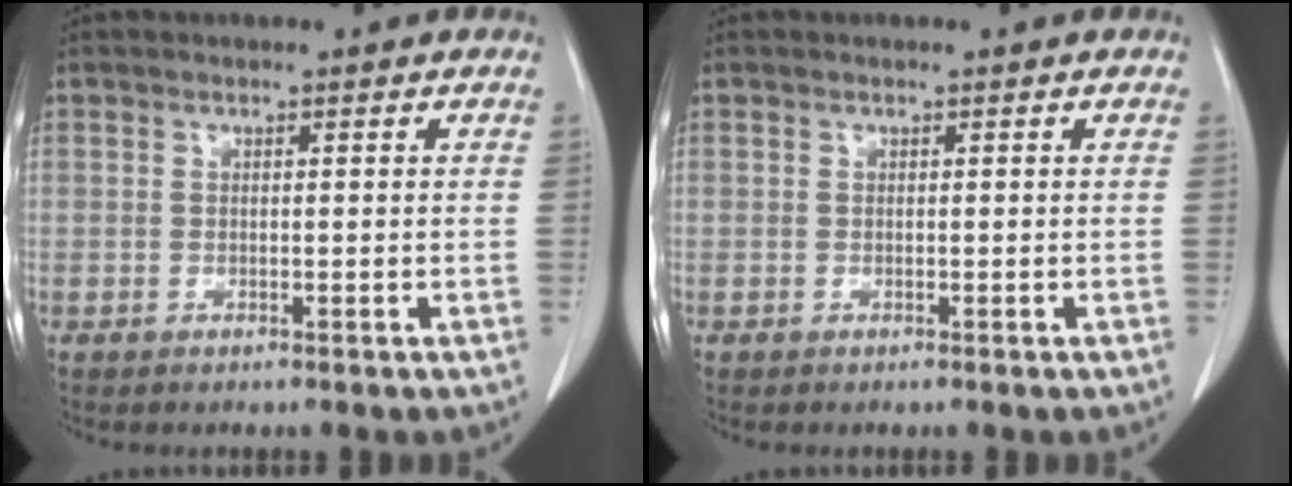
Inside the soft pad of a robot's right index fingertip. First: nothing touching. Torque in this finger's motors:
{"motor_torque": [0.00, 0.00, 0.00, 0.00]}